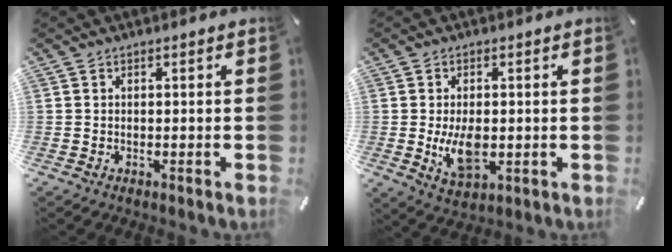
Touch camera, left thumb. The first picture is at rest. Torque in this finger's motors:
{"motor_torque": [0.64, 2.16, 0.68, -0.30, 0.06]}